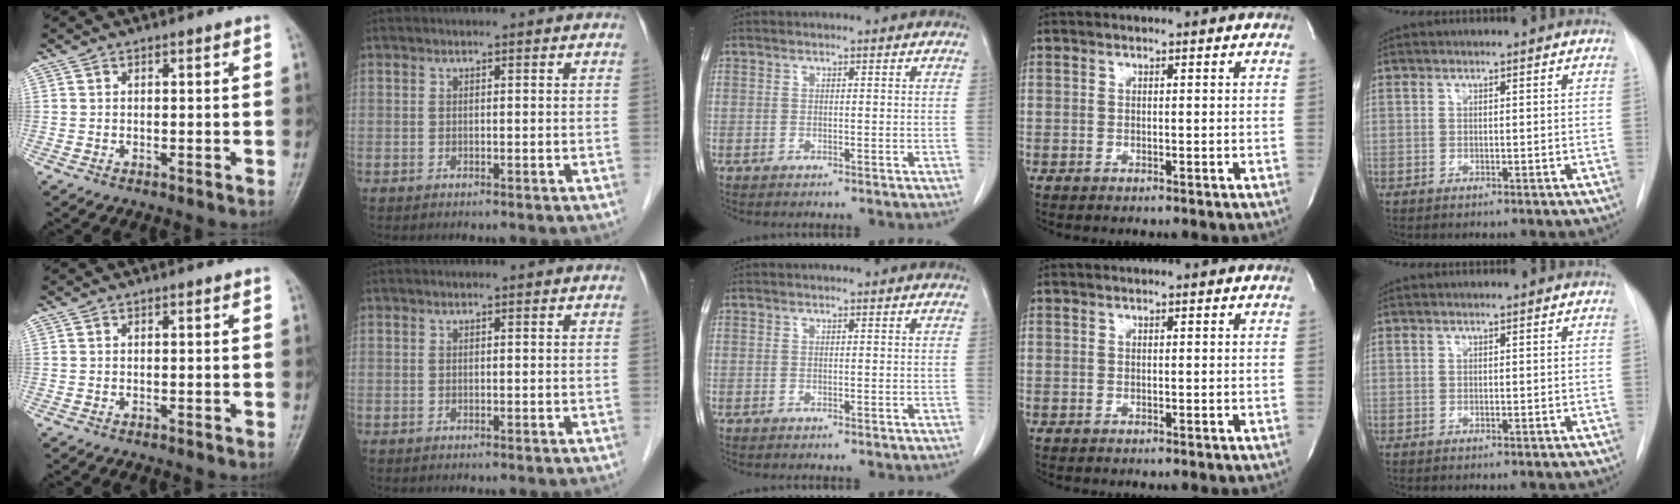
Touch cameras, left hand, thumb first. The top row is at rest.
{}